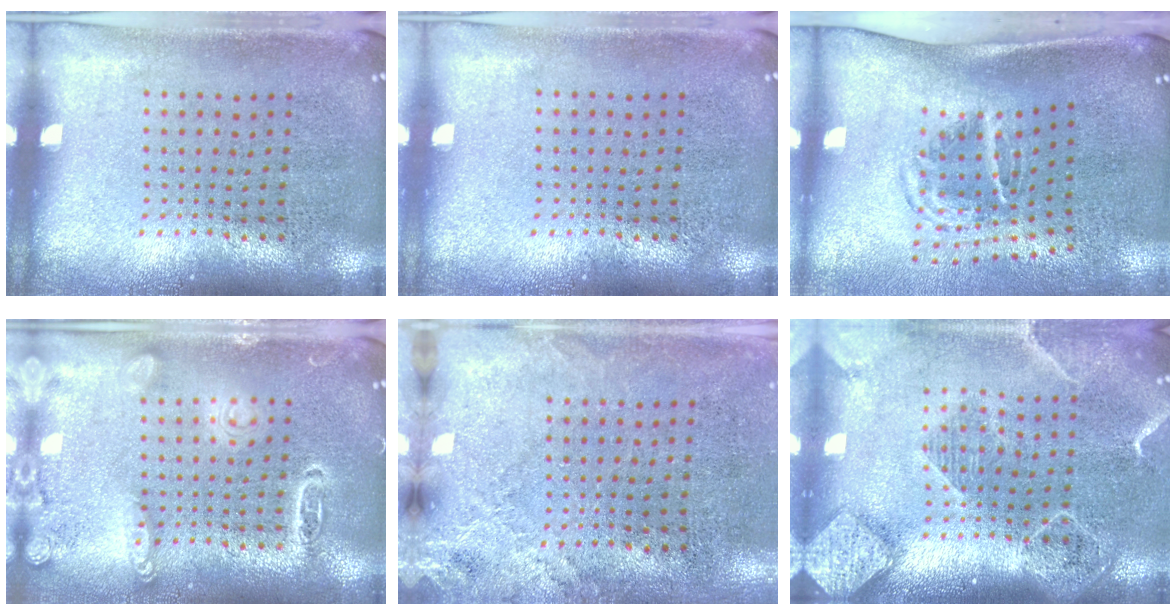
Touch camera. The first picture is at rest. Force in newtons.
{"total": 0.0}
{"total": 1.9, "press": 1.2, "slide": 1.5}
{"total": 2.8, "press": 2.8, "slide": 0.2}
{"total": 2.4, "press": 2.1, "slide": 1.2}
{"total": 2.2, "press": 1.9, "slide": 1.1}